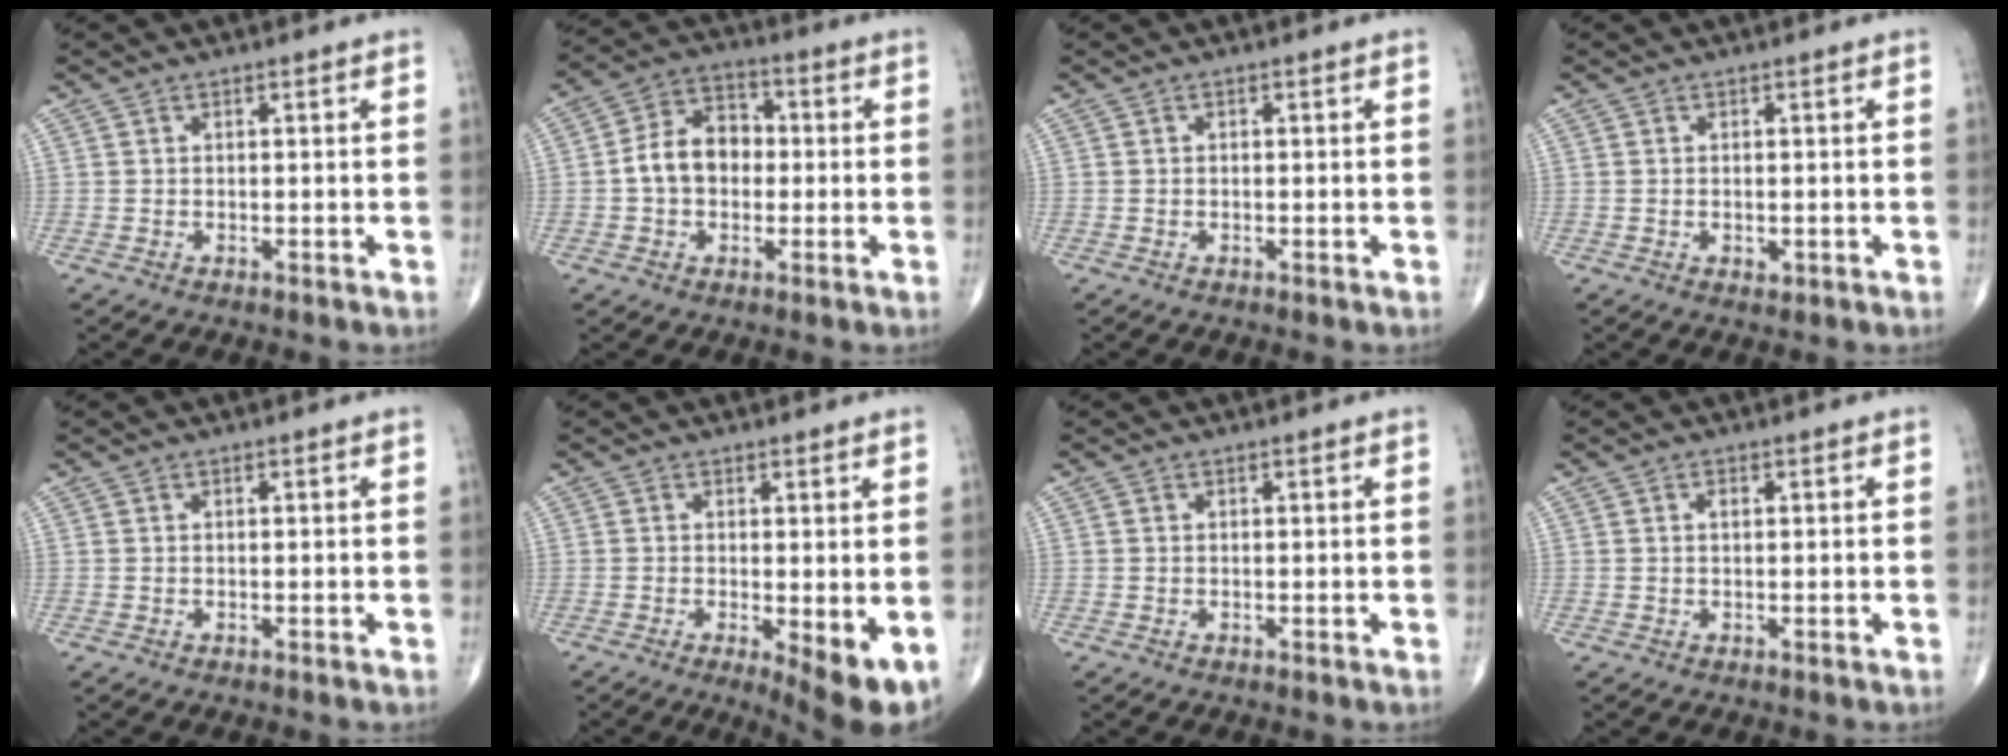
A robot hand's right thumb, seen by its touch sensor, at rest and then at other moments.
{"total": 9.7, "force": [-0.5, 7.2, 6.5], "torque": [-0.092, 0.030, -0.021]}
{"total": 0.0}
{"total": 1.2, "force": [-0.2, 0.7, 0.9], "torque": [-0.012, -0.003, -0.002]}
{"total": 0.0}
{"total": 7.0, "force": [-1.4, 1.9, 6.6], "torque": [-0.097, -0.021, -0.019]}
{"total": 0.0}
{"total": 0.9, "force": [0.3, 0.5, 0.7], "torque": [-0.011, 0.002, 0.004]}